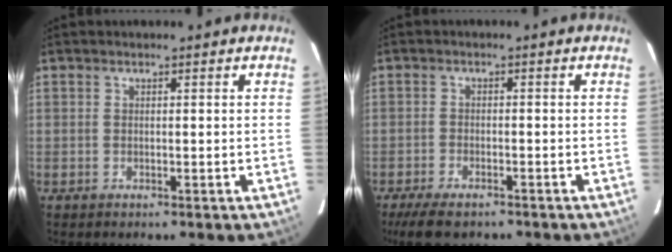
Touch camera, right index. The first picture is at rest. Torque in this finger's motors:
{"motor_torque": [0.66, -0.57, 0.30, 0.02]}